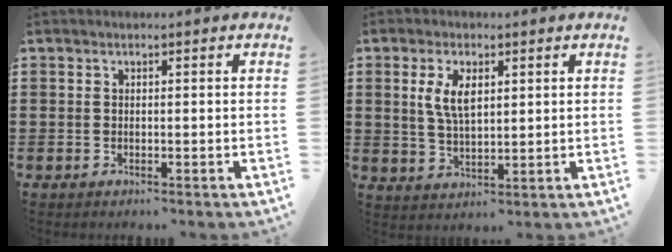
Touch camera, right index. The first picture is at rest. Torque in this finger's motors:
{"motor_torque": [0.34, 0.10, 0.39, 0.12]}